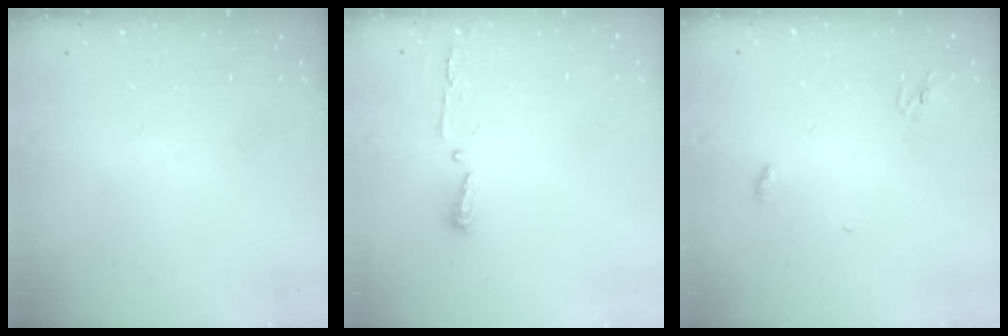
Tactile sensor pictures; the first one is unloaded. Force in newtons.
{"total": 3.7, "press": 3.7, "slide": 0.5}
{"total": 2.9, "press": 2.9, "slide": 0.2}